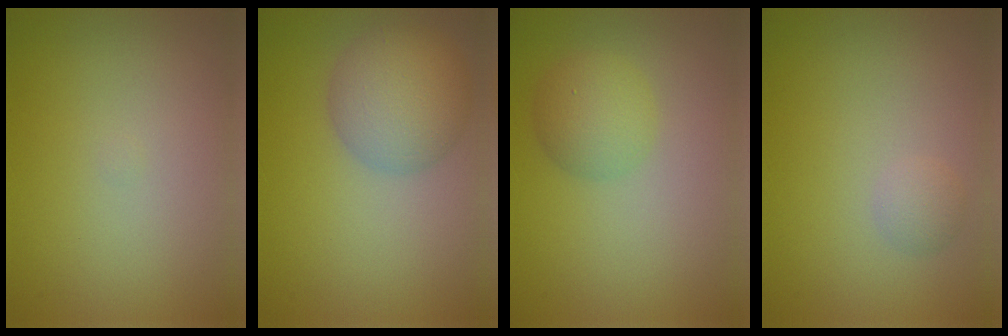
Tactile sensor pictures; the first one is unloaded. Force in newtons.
{"total": 5.2, "press": 5.2, "slide": 0.4}
{"total": 2.9, "press": 2.9, "slide": 0.1}
{"total": 1.2, "press": 1.2, "slide": 0.0}